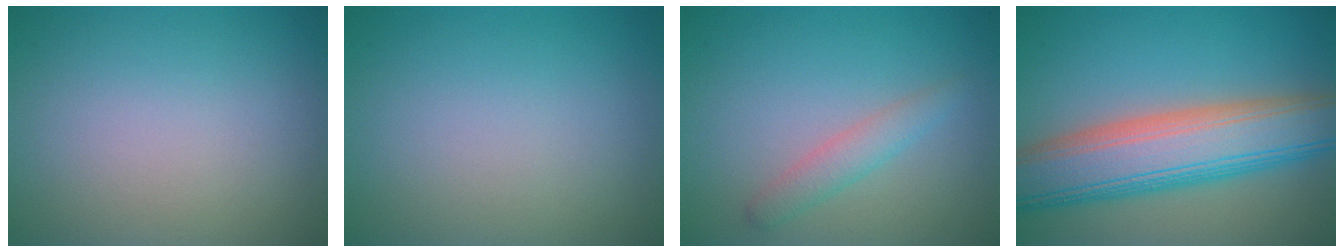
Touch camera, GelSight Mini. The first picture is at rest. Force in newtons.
{"total": 0.0}
{"total": 2.0, "press": 2.0, "slide": 0.1}
{"total": 10.1, "press": 10.1, "slide": 0.4}